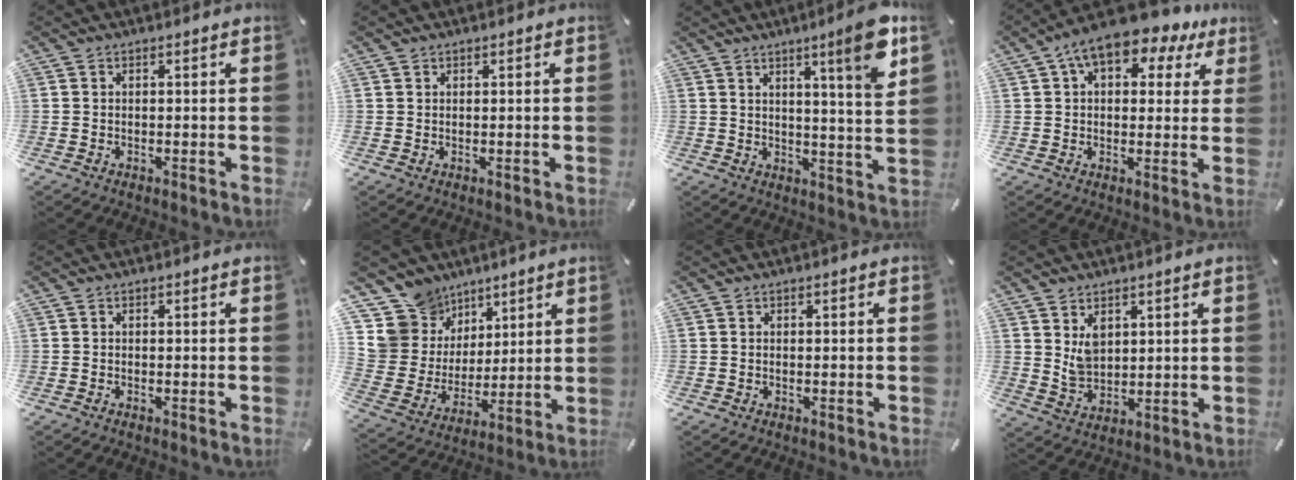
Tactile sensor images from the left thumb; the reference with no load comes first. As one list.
[{"total": 0.6, "force": [0.4, 0.4, -0.2], "torque": [0.006, 0.003, 0.008]}, {"total": 11.4, "force": [7.1, 0.2, 8.9], "torque": [-0.130, -0.042, 0.105]}, {"total": 10.2, "force": [5.8, 5.4, 6.5], "torque": [-0.110, -0.015, 0.102]}, {"total": 0.0}, {"total": 12.5, "force": [7.4, 10.0, 0.3], "torque": [-0.028, -0.059, 0.155]}, {"total": 0.0}, {"total": 5.9, "force": [3.1, 4.5, 2.2], "torque": [-0.048, -0.014, 0.055]}]